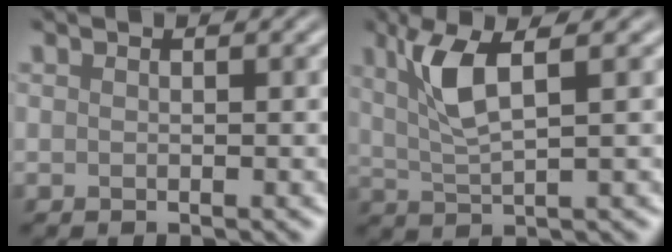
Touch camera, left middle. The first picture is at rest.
{"total": 4.0, "force": [1.3, 0.8, 3.7], "torque": [-0.086, 0.002, 0.036]}